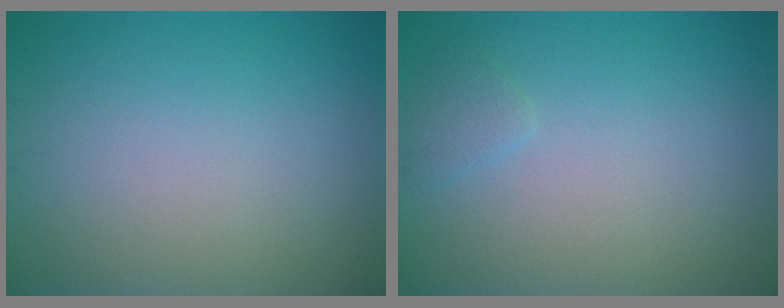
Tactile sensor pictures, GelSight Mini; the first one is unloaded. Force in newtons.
{"total": 0.9, "press": 0.9, "slide": 0.1}